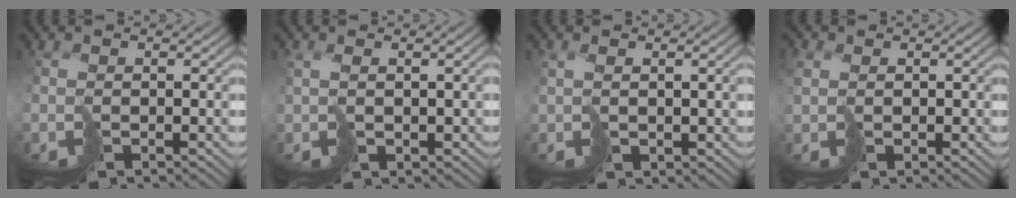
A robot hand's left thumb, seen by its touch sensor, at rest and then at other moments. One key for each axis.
{"total": 2.7, "fx": 0.6, "fy": 1.4, "fz": 2.3, "tx": -0.049, "ty": -0.003, "tz": 0.020}
{"total": 2.8, "fx": 1.0, "fy": 1.1, "fz": 2.3, "tx": -0.052, "ty": 0.001, "tz": 0.028}
{"total": 2.2, "fx": 0.6, "fy": 1.9, "fz": 0.9, "tx": -0.038, "ty": 0.000, "tz": 0.009}